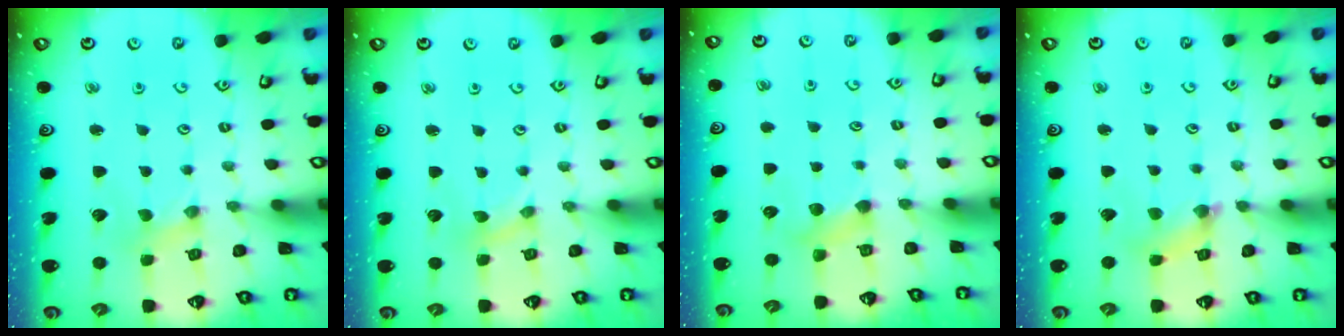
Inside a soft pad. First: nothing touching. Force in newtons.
{"total": 0.0}
{"total": 3.5, "press": 3.5, "slide": 0.4}
{"total": 4.0, "press": 4.0, "slide": 0.5}